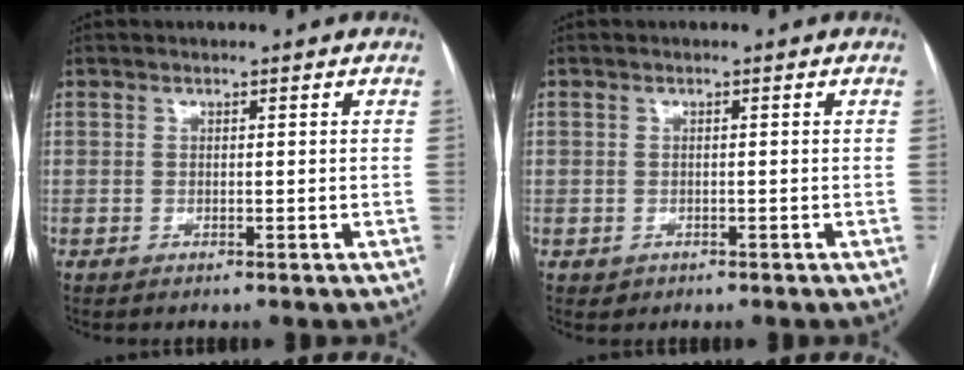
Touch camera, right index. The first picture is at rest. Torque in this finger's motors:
{"motor_torque": [-0.40, 0.00, -0.97, -0.17]}